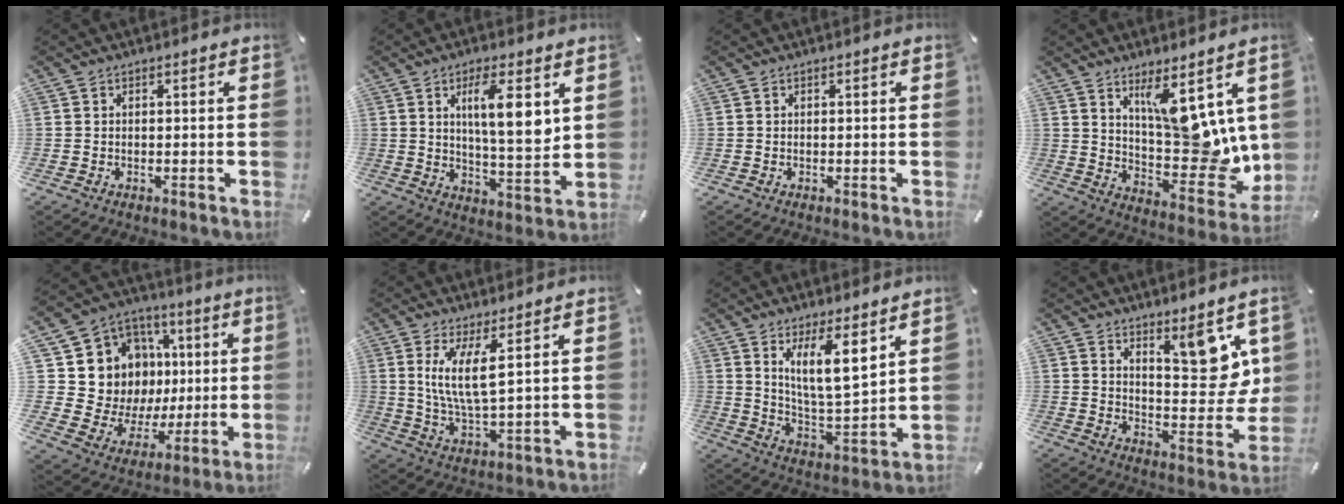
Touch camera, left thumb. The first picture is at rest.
{"total": 10.9, "force": [4.4, 2.8, 9.6], "torque": [-0.159, -0.016, 0.068]}
{"total": 0.0}
{"total": 14.5, "force": [5.8, 7.0, 11.3], "torque": [-0.141, -0.058, 0.116]}
{"total": 15.5, "force": [4.4, 14.1, 4.6], "torque": [-0.079, -0.043, 0.113]}
{"total": 8.9, "force": [3.6, 2.0, 7.9], "torque": [-0.166, -0.008, 0.061]}
{"total": 11.8, "force": [7.2, 3.0, 8.9], "torque": [-0.154, -0.037, 0.123]}
{"total": 12.6, "force": [7.6, 5.7, 8.3], "torque": [-0.078, -0.067, 0.132]}